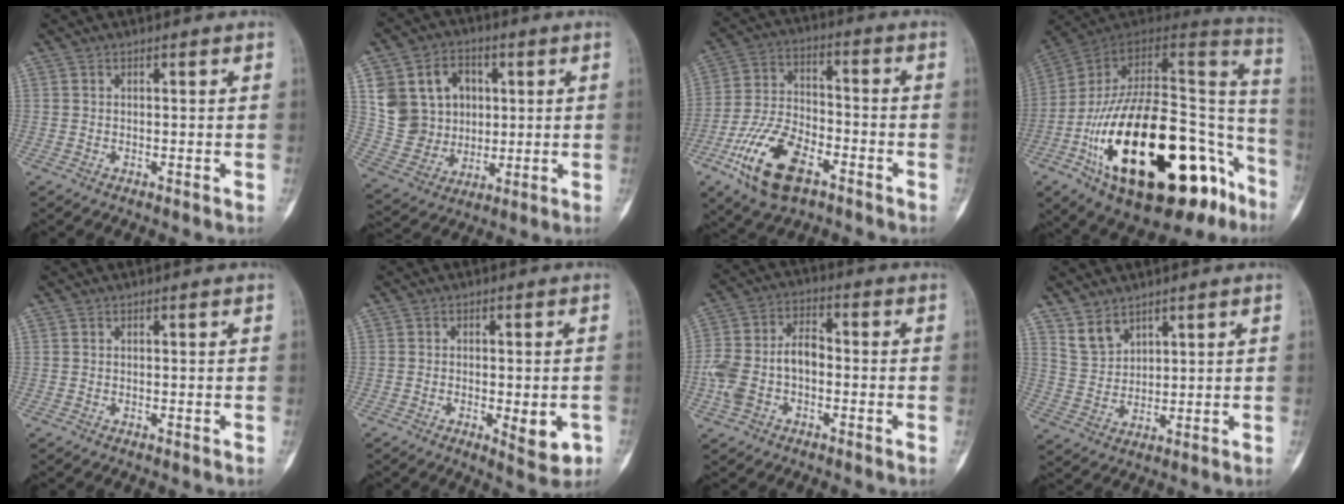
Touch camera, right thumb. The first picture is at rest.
{"total": 15.4, "force": [3.8, 12.9, 7.6], "torque": [-0.097, 0.001, 0.085]}
{"total": 15.4, "force": [-7.5, 8.0, 10.9], "torque": [-0.198, 0.030, -0.139]}
{"total": 37.7, "force": [-14.9, 17.7, 29.8], "torque": [-0.404, 0.072, -0.229]}
{"total": 0.0}
{"total": 6.7, "force": [-2.0, 2.6, 5.8], "torque": [-0.066, -0.004, -0.021]}
{"total": 11.0, "force": [-1.9, 7.1, 8.2], "torque": [-0.168, 0.040, -0.041]}
{"total": 5.2, "force": [4.0, 2.9, 1.7], "torque": [-0.016, -0.027, 0.090]}